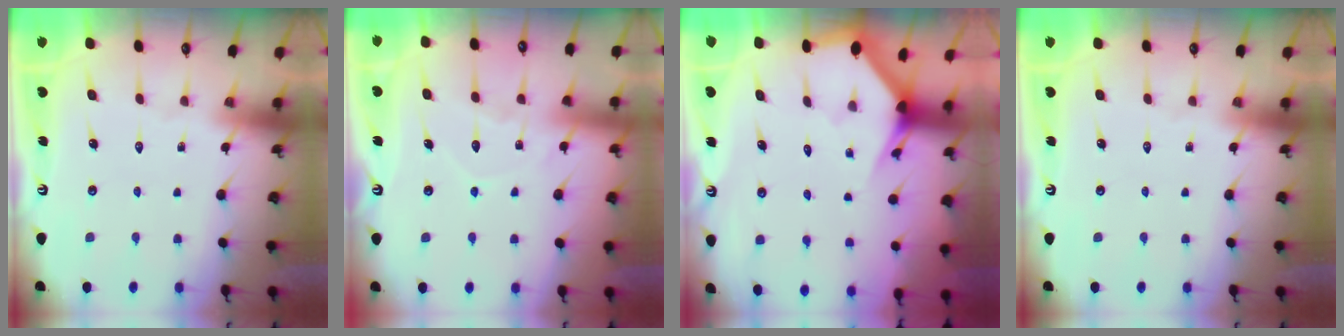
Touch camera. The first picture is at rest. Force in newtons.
{"total": 9.1, "press": 9.1, "slide": 0.9}
{"total": 2.7, "press": 2.7, "slide": 0.1}
{"total": 0.0}